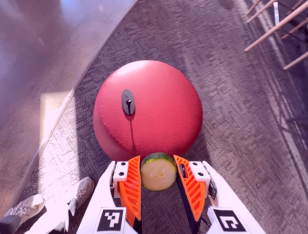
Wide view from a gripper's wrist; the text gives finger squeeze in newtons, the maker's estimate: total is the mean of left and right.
{"total": 9.8, "left": 9.9, "right": 9.7}